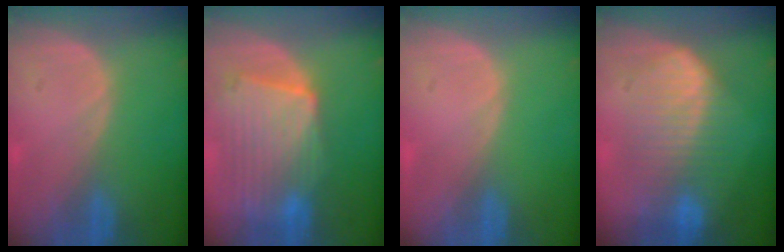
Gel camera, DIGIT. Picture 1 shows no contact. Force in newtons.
{"total": 10.5, "press": 9.2, "slide": 5.1}
{"total": 0.0}
{"total": 8.7, "press": 8.7, "slide": 0.2}